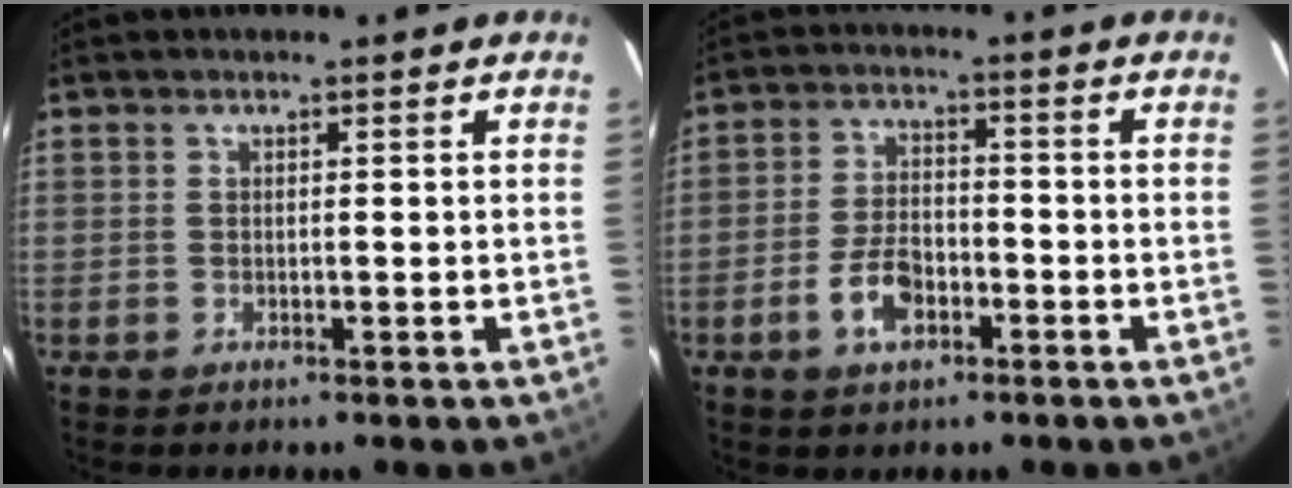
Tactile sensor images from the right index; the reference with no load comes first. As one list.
[{"total": 7.4, "force": [-3.4, 4.1, 5.1], "torque": [-0.107, 0.008, -0.056]}]